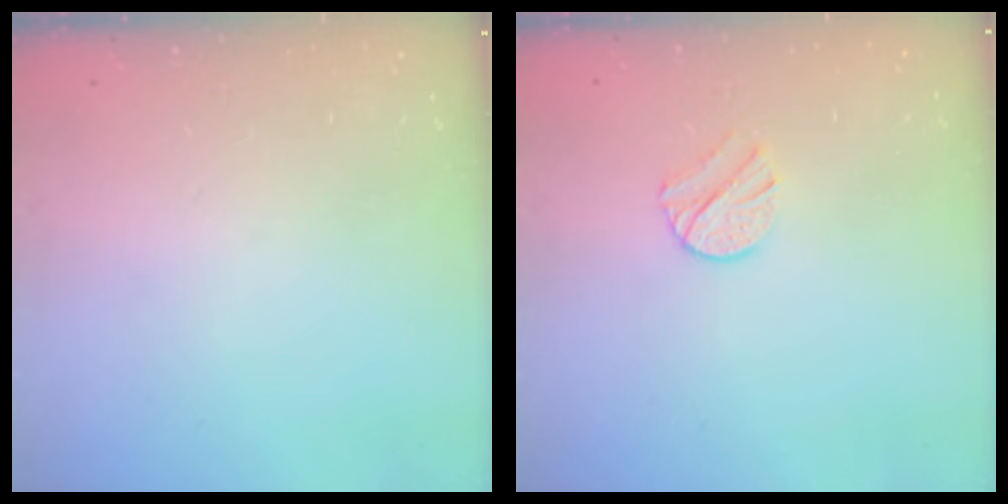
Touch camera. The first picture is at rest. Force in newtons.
{"total": 6.9, "press": 6.8, "slide": 1.2}